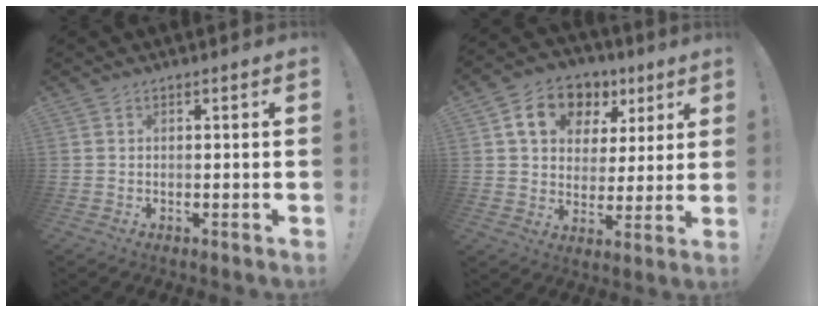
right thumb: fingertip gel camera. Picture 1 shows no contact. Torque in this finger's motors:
{"motor_torque": [-0.30, 1.38, 0.58, 0.06, 0.33]}